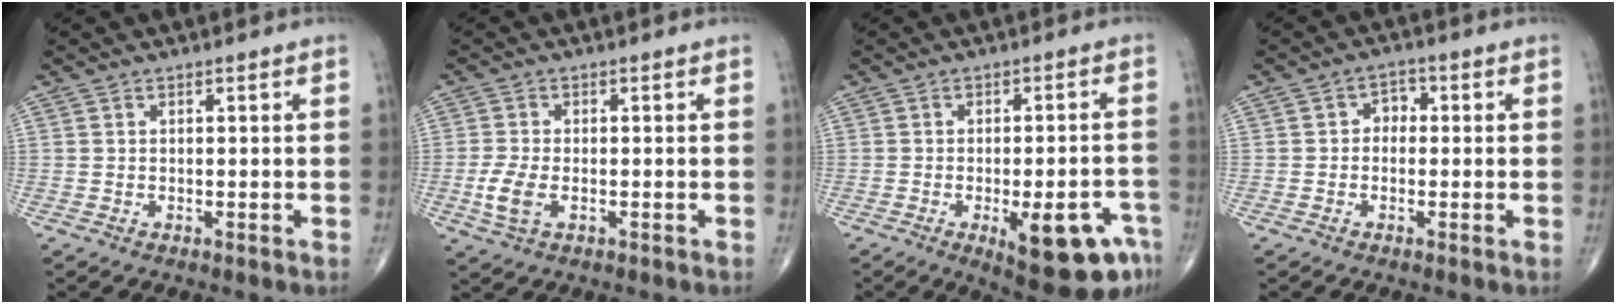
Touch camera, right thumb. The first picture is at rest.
{"total": 4.9, "force": [-1.2, 2.6, 3.9], "torque": [-0.093, -0.003, -0.025]}
{"total": 13.7, "force": [-6.4, 4.5, 11.2], "torque": [-0.105, 0.022, -0.073]}
{"total": 2.9, "force": [-0.2, 2.4, 1.7], "torque": [-0.004, 0.014, -0.015]}